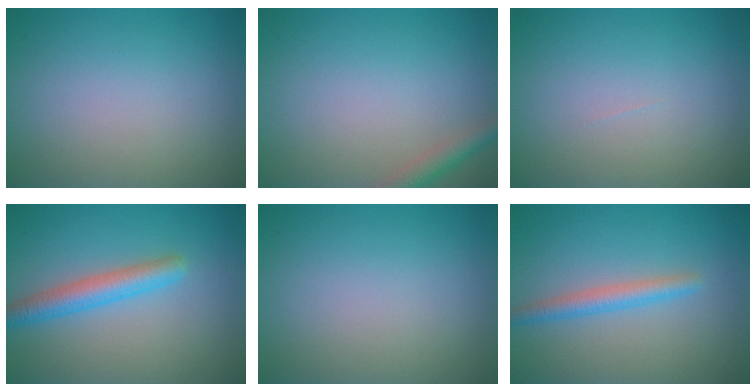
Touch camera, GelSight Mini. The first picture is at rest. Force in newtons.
{"total": 2.0, "press": 2.0, "slide": 0.1}
{"total": 0.0}
{"total": 3.4, "press": 3.4, "slide": 0.2}
{"total": 0.0}
{"total": 2.3, "press": 2.2, "slide": 0.2}